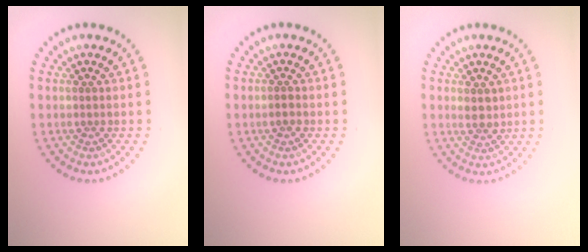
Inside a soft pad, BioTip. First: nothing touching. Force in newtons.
{"total": 0.8, "press": 0.7, "slide": 0.1}
{"total": 1.5, "press": 1.4, "slide": 0.6}